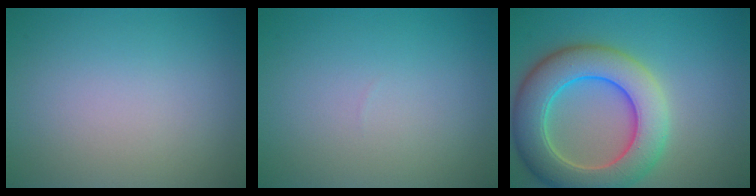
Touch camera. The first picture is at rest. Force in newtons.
{"total": 0.0}
{"total": 9.0, "press": 9.0, "slide": 0.3}